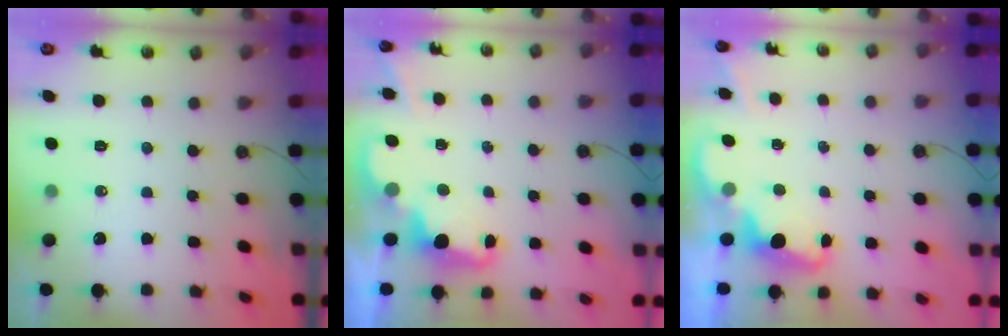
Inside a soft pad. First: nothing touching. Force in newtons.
{"total": 2.4, "press": 2.3, "slide": 0.5}
{"total": 2.2, "press": 2.2, "slide": 0.5}